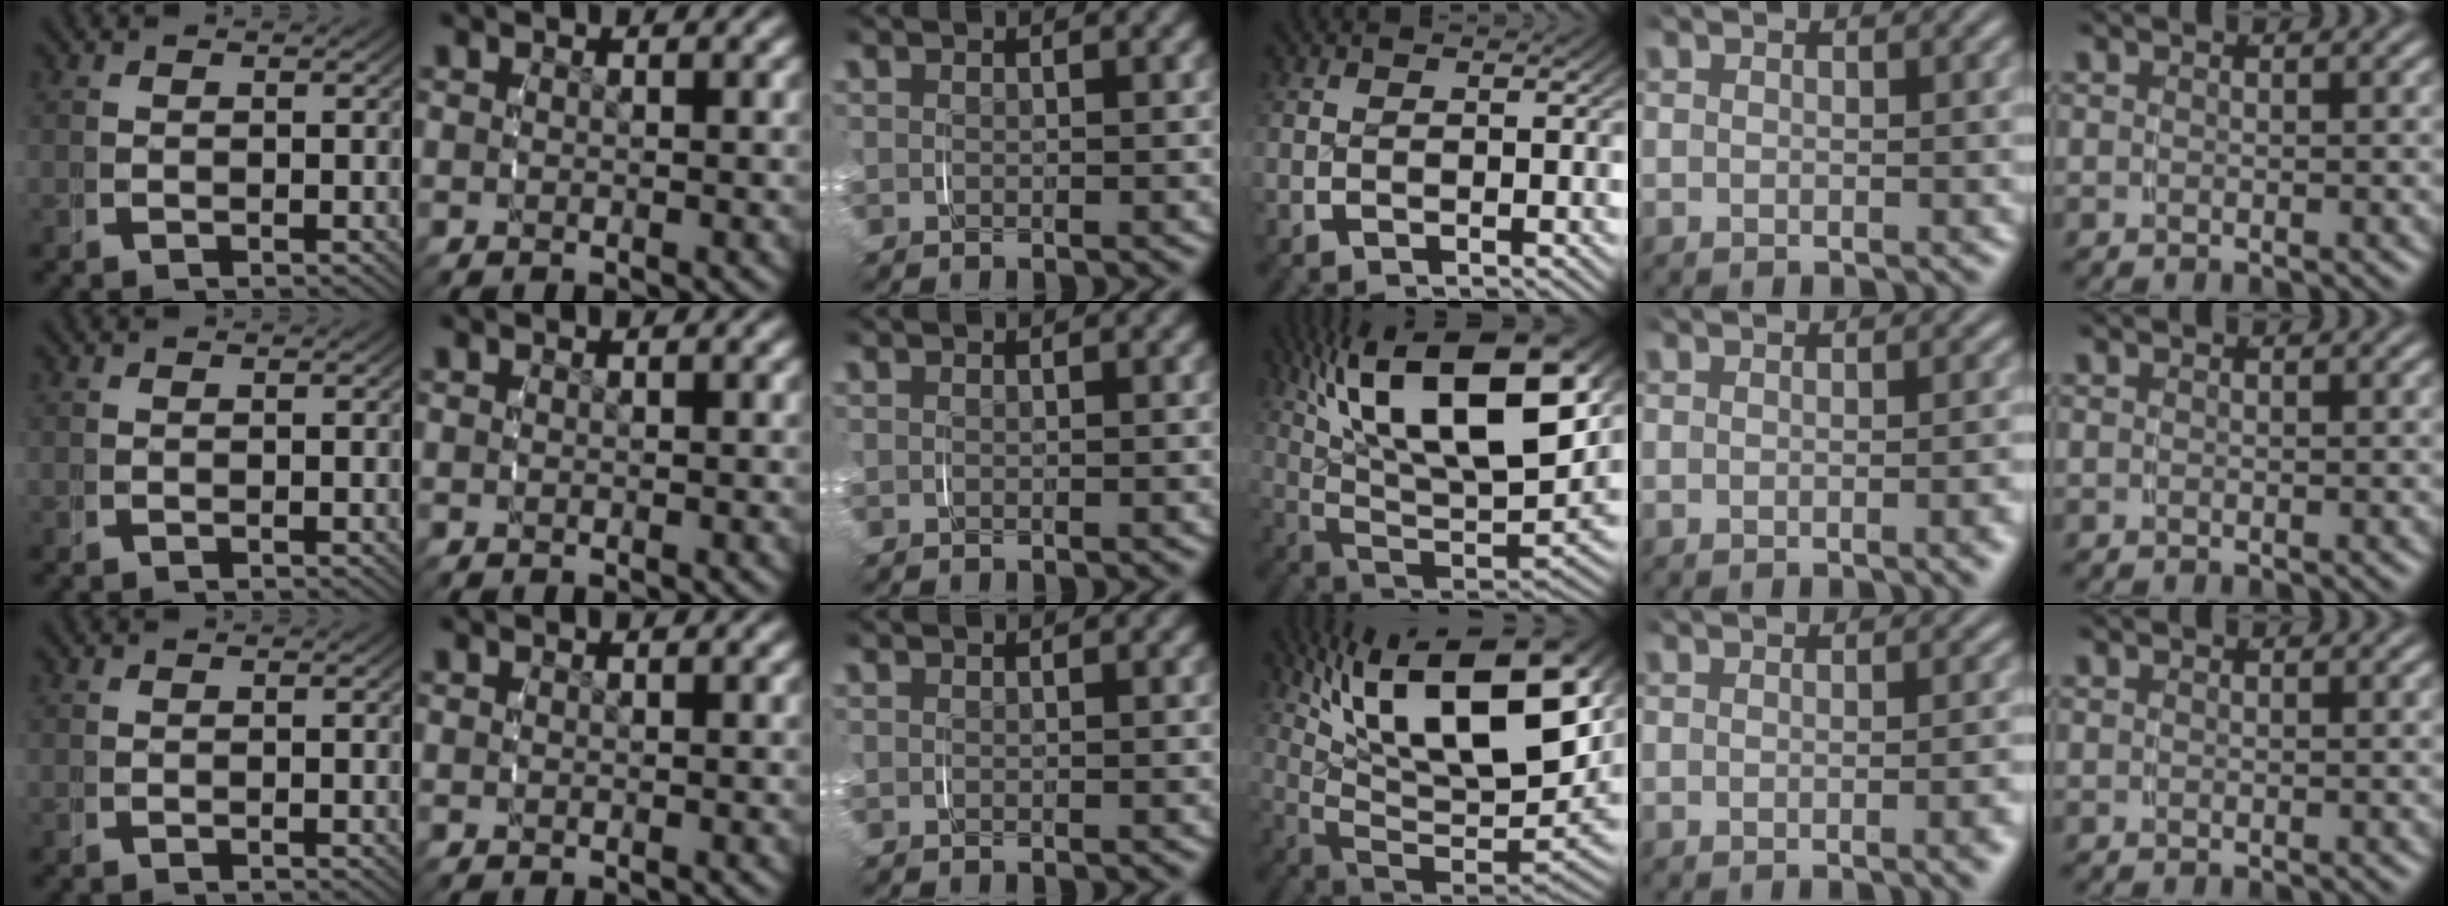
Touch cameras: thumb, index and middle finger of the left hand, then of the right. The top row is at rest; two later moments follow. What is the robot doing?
{"motion": "grasp_and_lifting", "object": "plastic wrap"}